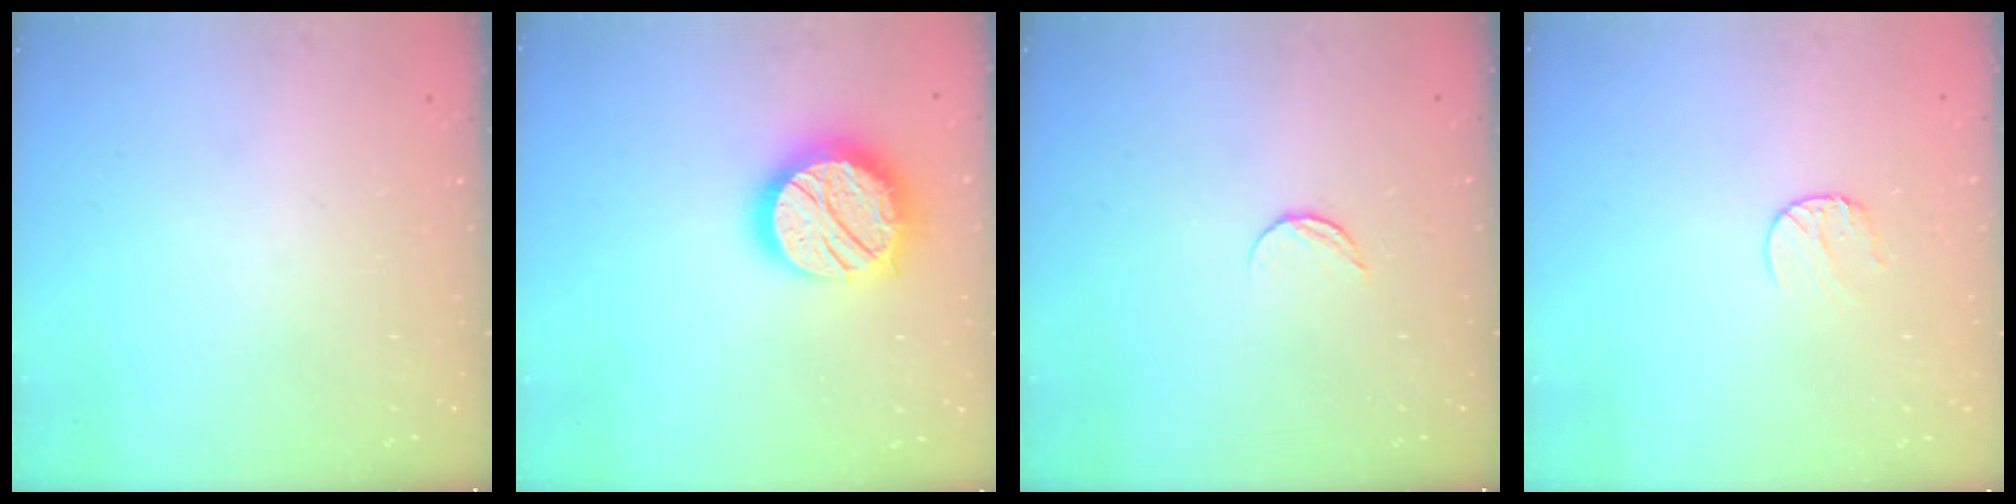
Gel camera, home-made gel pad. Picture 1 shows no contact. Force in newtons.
{"total": 20.7, "press": 20.7, "slide": 1.2}
{"total": 4.4, "press": 4.4, "slide": 0.4}
{"total": 5.4, "press": 5.4, "slide": 0.5}